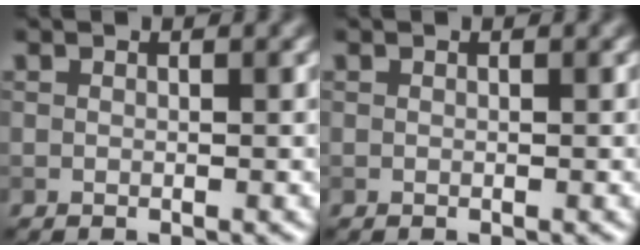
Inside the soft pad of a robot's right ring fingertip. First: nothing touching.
{"total": 0.0}